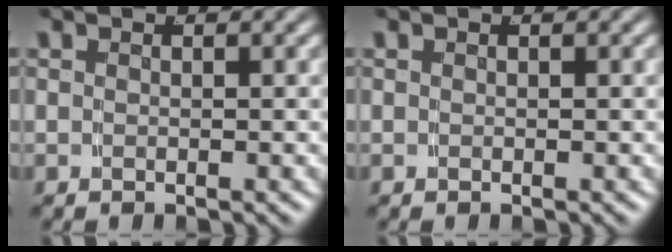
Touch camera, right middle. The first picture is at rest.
{"total": 0.0}